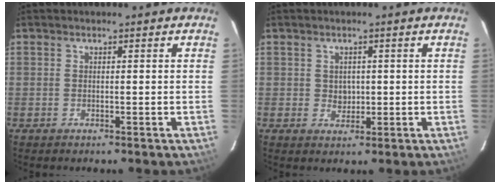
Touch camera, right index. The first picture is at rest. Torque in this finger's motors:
{"motor_torque": [-0.05, -0.01, 0.00, 0.00]}